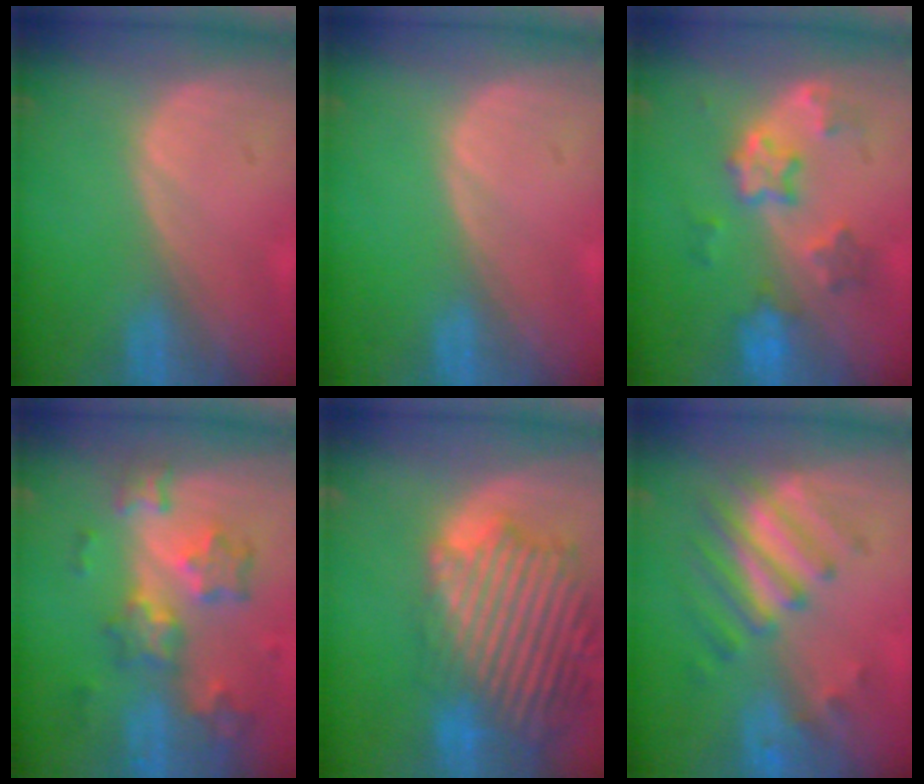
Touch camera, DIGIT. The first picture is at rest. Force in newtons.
{"total": 0.0}
{"total": 6.1, "press": 6.0, "slide": 1.1}
{"total": 8.7, "press": 7.7, "slide": 4.1}
{"total": 14.6, "press": 12.5, "slide": 7.5}
{"total": 7.8, "press": 7.0, "slide": 3.5}